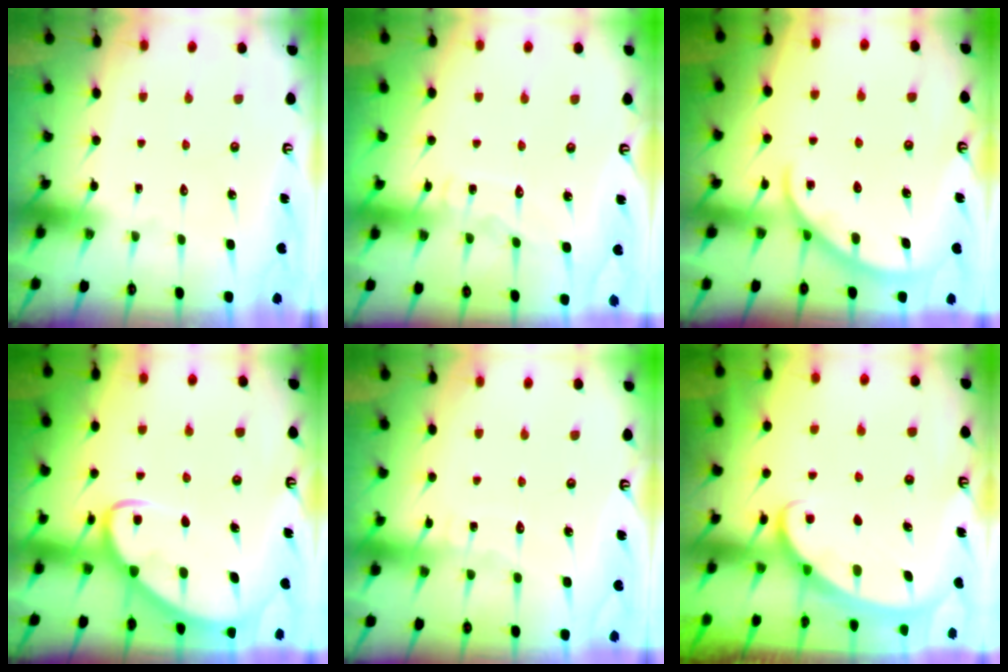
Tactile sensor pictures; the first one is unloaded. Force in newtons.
{"total": 6.2, "press": 6.2, "slide": 0.6}
{"total": 2.7, "press": 2.6, "slide": 0.3}
{"total": 5.5, "press": 5.5, "slide": 0.5}
{"total": 4.2, "press": 4.2, "slide": 0.3}
{"total": 2.2, "press": 2.2, "slide": 0.3}